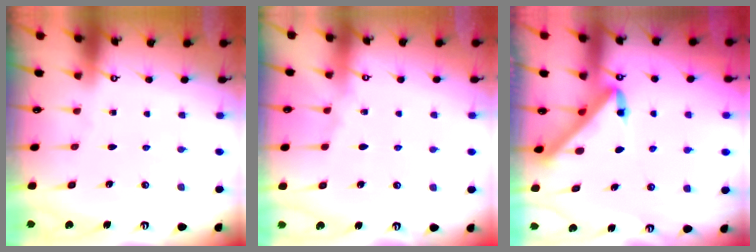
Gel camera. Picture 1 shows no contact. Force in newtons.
{"total": 5.1, "press": 5.0, "slide": 0.7}
{"total": 4.2, "press": 4.2, "slide": 0.2}